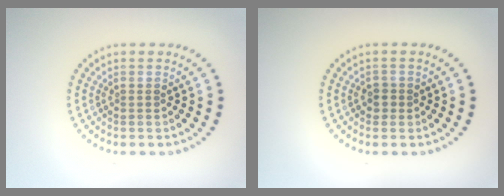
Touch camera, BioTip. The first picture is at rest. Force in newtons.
{"total": 1.1, "press": 1.0, "slide": 0.4}